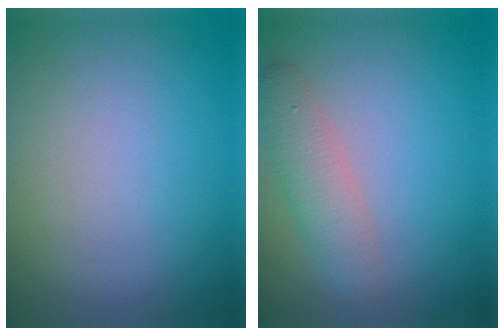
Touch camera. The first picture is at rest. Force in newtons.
{"total": 2.8, "press": 2.8, "slide": 0.1}